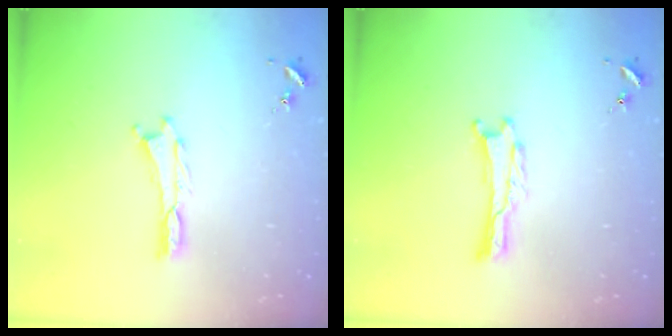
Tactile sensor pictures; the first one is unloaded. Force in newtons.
{"total": 0.0}